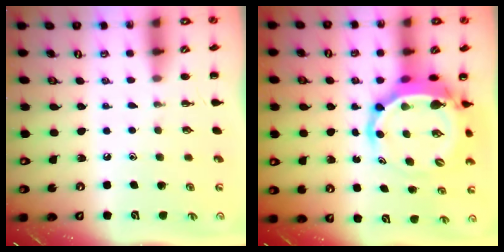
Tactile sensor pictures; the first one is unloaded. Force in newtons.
{"total": 7.1, "press": 6.9, "slide": 1.9}